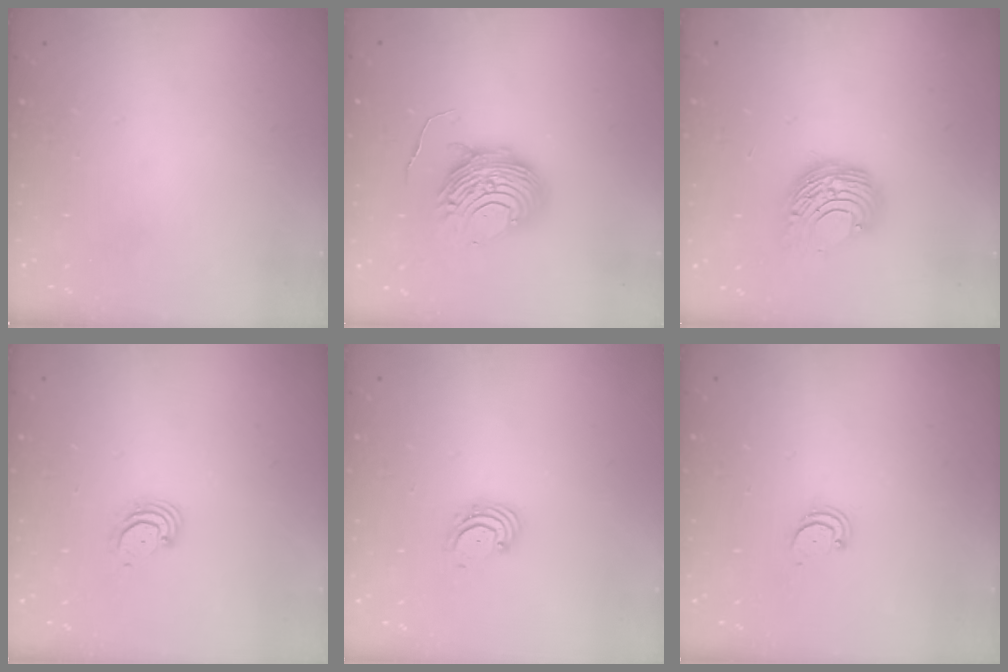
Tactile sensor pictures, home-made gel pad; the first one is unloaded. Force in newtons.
{"total": 11.6, "press": 11.5, "slide": 1.2}
{"total": 9.1, "press": 9.1, "slide": 0.4}
{"total": 3.1, "press": 3.1, "slide": 0.3}
{"total": 1.8, "press": 1.7, "slide": 0.7}
{"total": 2.4, "press": 2.3, "slide": 0.5}